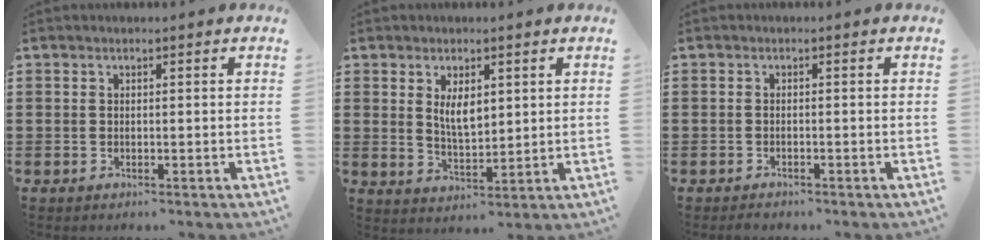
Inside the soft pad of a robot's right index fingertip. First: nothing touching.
{"total": 4.3, "force": [1.5, 1.9, 3.5], "torque": [-0.065, 0.000, 0.025]}
{"total": 0.7, "force": [-0.6, 0.1, 0.2], "torque": [-0.006, -0.004, -0.012]}